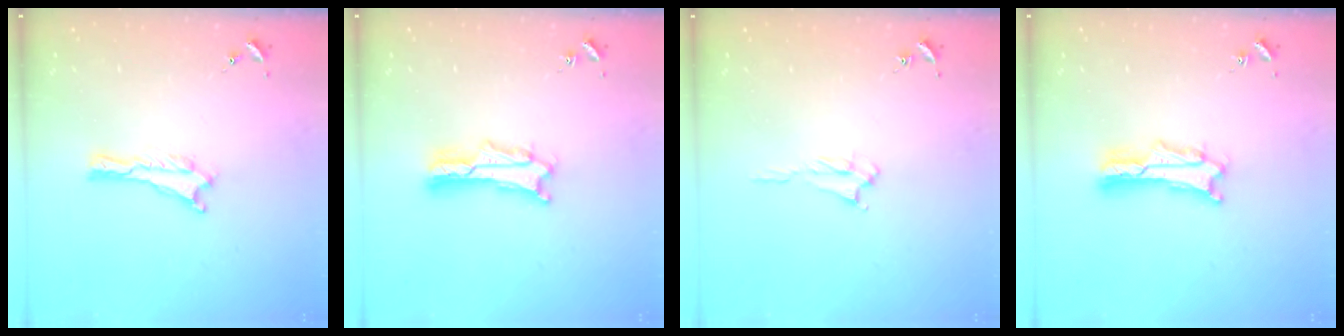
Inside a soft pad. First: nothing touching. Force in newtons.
{"total": 2.7, "press": 2.7, "slide": 0.4}
{"total": 2.1, "press": 2.0, "slide": 0.3}
{"total": 2.7, "press": 2.7, "slide": 0.4}